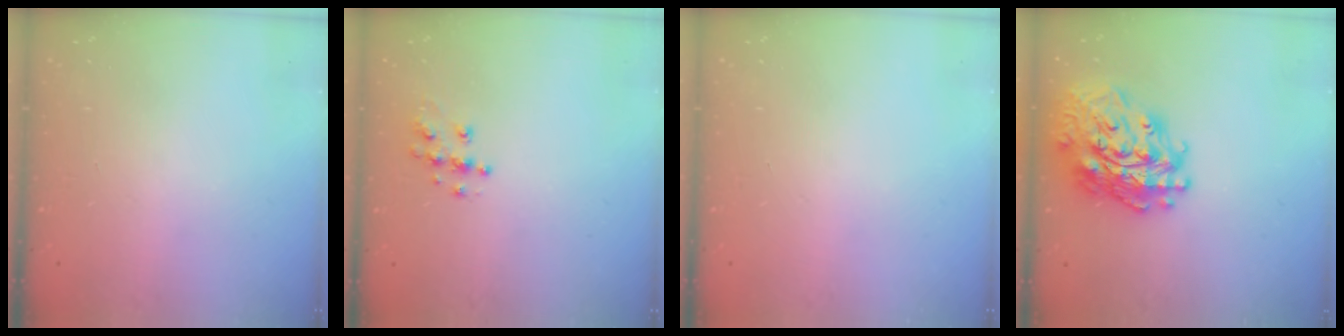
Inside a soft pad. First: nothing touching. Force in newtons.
{"total": 7.8, "press": 7.8, "slide": 0.2}
{"total": 0.0}
{"total": 23.0, "press": 22.8, "slide": 2.4}